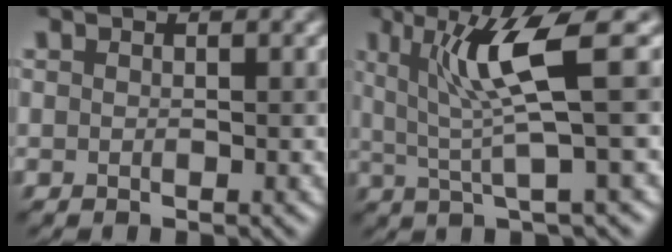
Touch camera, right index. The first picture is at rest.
{"total": 5.9, "force": [1.9, 0.6, 5.6], "torque": [-0.111, 0.001, 0.037]}